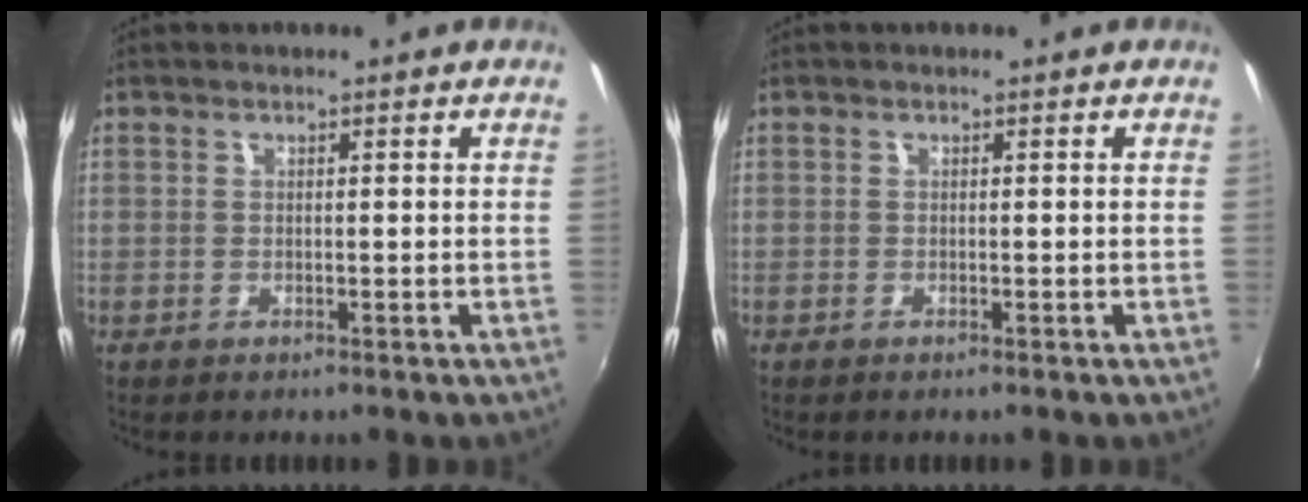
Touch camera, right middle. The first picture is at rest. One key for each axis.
{"total": 0.0}